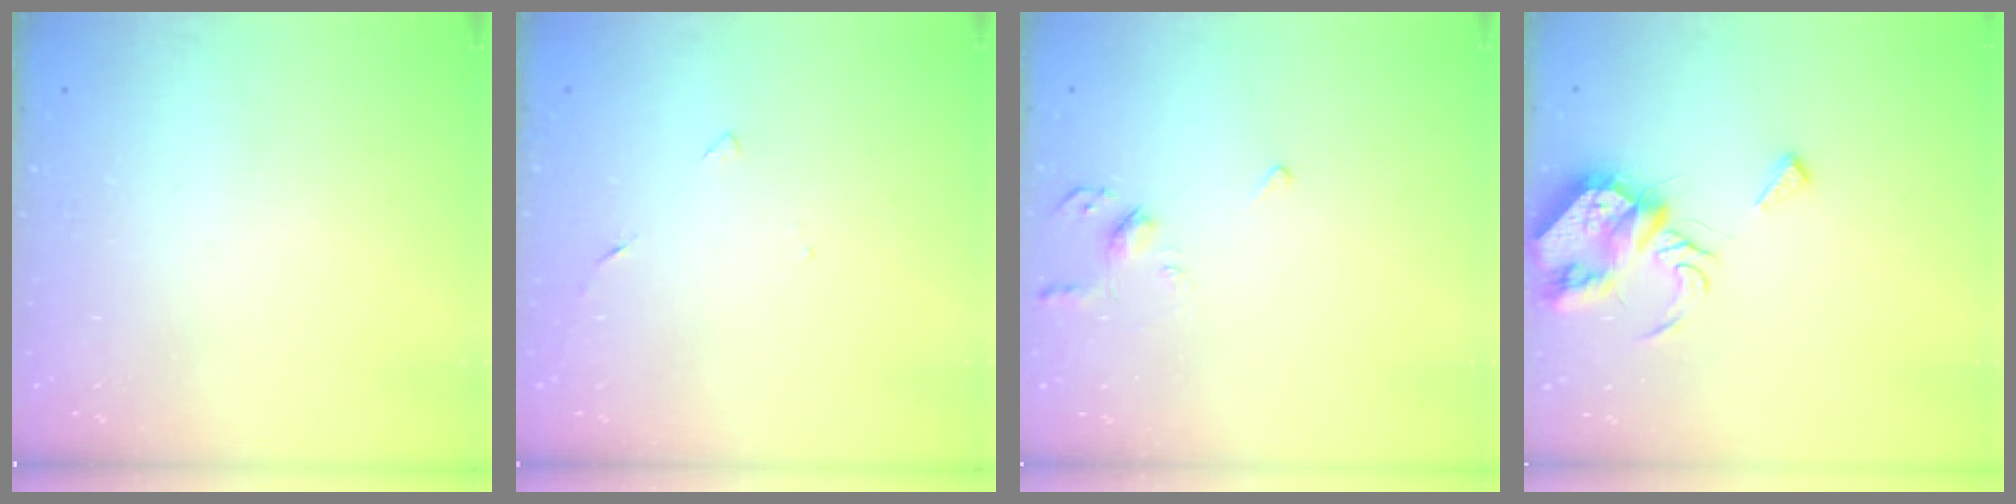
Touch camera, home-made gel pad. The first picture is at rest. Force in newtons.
{"total": 2.7, "press": 2.6, "slide": 0.3}
{"total": 3.5, "press": 3.4, "slide": 0.7}
{"total": 8.4, "press": 8.3, "slide": 0.6}